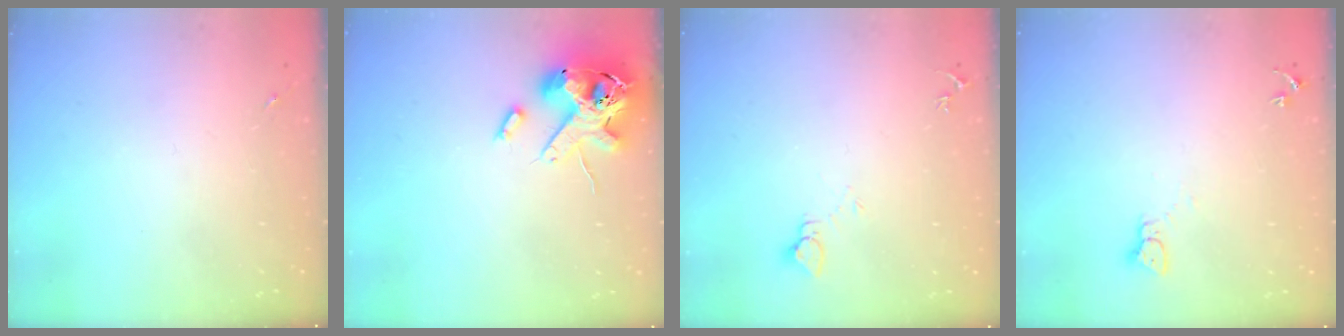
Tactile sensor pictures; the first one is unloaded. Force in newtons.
{"total": 16.4, "press": 16.2, "slide": 2.7}
{"total": 3.7, "press": 3.7, "slide": 0.3}
{"total": 2.3, "press": 2.3, "slide": 0.2}